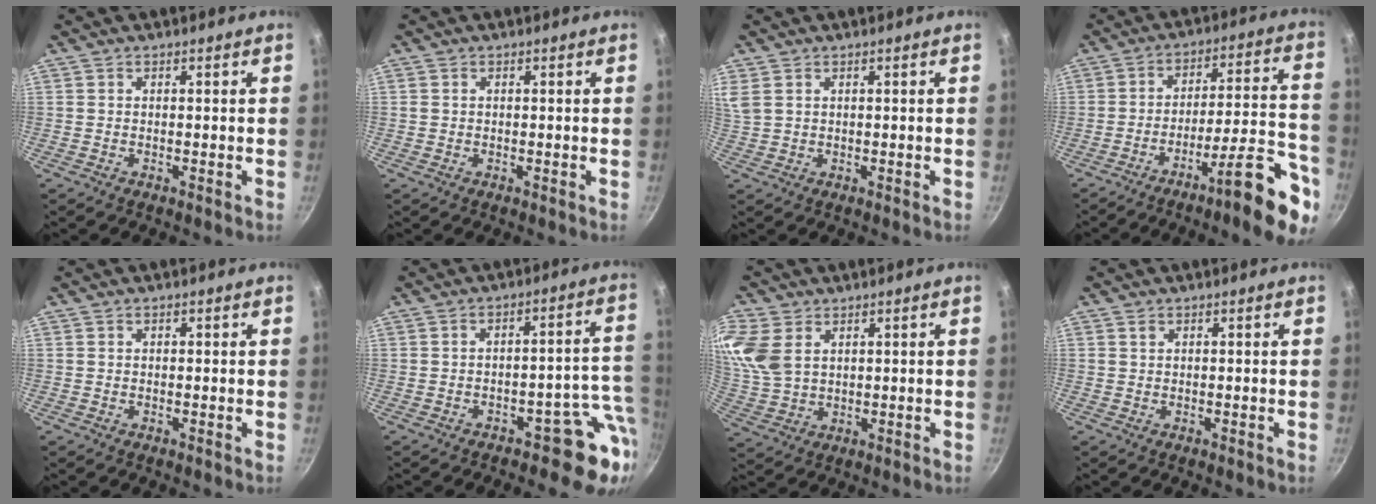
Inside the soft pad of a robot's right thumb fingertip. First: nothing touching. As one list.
[{"total": 0.6, "force": [0.1, 0.5, 0.3], "torque": [-0.005, 0.003, 0.003]}, {"total": 4.7, "force": [2.4, 3.0, 2.7], "torque": [-0.056, 0.006, 0.054]}, {"total": 17.5, "force": [-9.6, 4.0, 14.1], "torque": [-0.173, 0.062, -0.142]}, {"total": 0.5, "force": [0.2, 0.3, 0.3], "torque": [-0.004, 0.003, 0.005]}, {"total": 9.0, "force": [-4.5, 4.9, 6.1], "torque": [0.005, 0.052, -0.058]}, {"total": 9.8, "force": [3.8, 6.7, 6.0], "torque": [-0.120, -0.011, 0.082]}, {"total": 0.6, "force": [0.4, 0.4, 0.3], "torque": [-0.005, 0.000, 0.007]}]